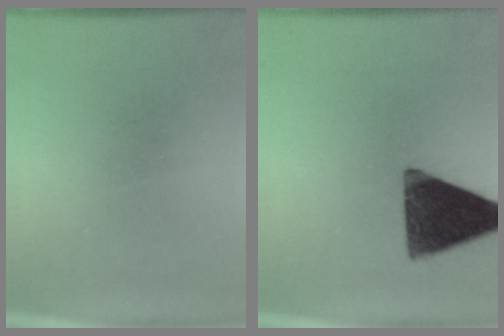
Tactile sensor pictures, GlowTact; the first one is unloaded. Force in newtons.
{"total": 14.1}